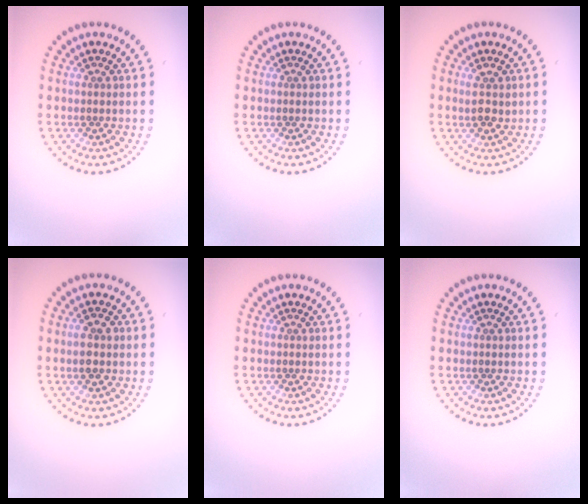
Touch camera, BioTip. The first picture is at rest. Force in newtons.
{"total": 0.0}
{"total": 1.8, "press": 1.7, "slide": 0.7}
{"total": 2.8, "press": 2.8, "slide": 0.3}
{"total": 0.0}
{"total": 0.0}